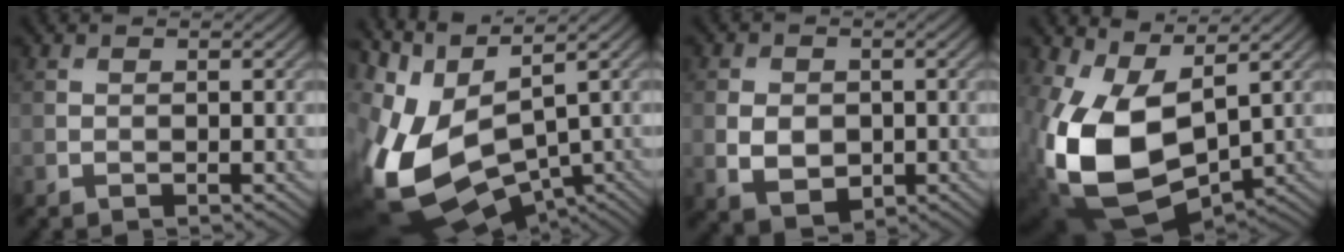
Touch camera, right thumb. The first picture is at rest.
{"total": 15.2, "force": [-3.0, 7.7, 12.7], "torque": [-0.317, -0.033, -0.018]}
{"total": 5.0, "force": [-0.5, 3.8, 3.2], "torque": [-0.073, -0.009, -0.009]}
{"total": 15.6, "force": [0.1, 9.8, 12.1], "torque": [-0.290, -0.037, 0.014]}